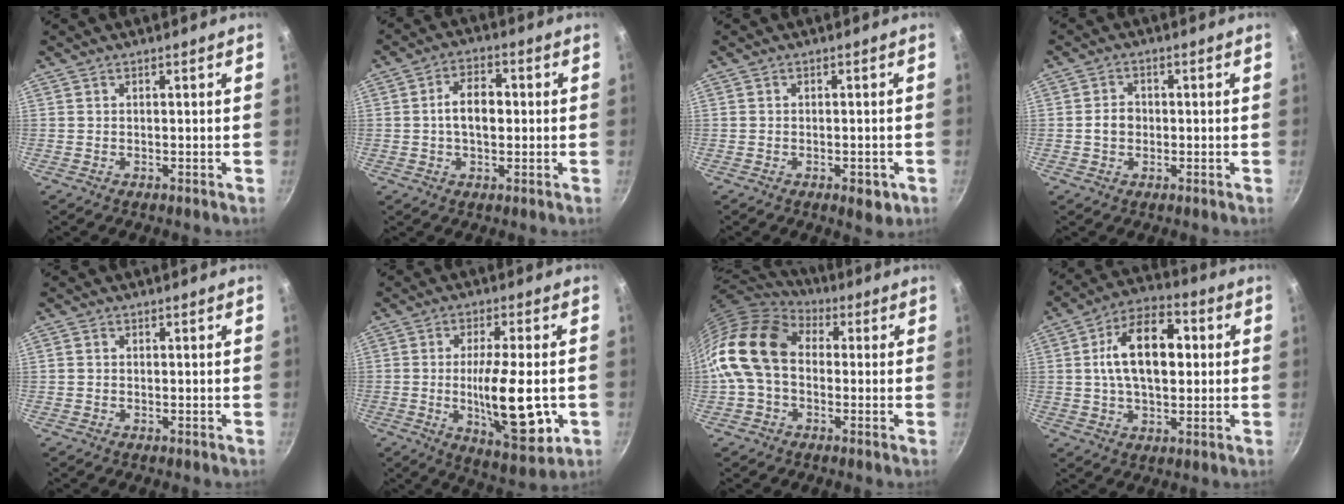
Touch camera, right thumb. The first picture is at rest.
{"total": 7.5, "force": [0.2, 4.6, 5.9], "torque": [-0.080, 0.019, -0.004]}
{"total": 3.8, "force": [-1.7, 1.9, 2.8], "torque": [-0.025, 0.010, -0.017]}
{"total": 3.3, "force": [-0.4, 2.7, 1.8], "torque": [-0.018, 0.010, -0.008]}
{"total": 0.7, "force": [0.0, 0.7, 0.3], "torque": [-0.007, 0.003, -0.002]}
{"total": 15.8, "force": [-2.5, 4.9, 14.8], "torque": [-0.226, -0.006, -0.033]}
{"total": 17.6, "force": [0.3, 12.6, 12.3], "torque": [-0.229, 0.037, -0.011]}
{"total": 15.6, "force": [2.2, 9.2, 12.4], "torque": [-0.176, 0.020, 0.023]}